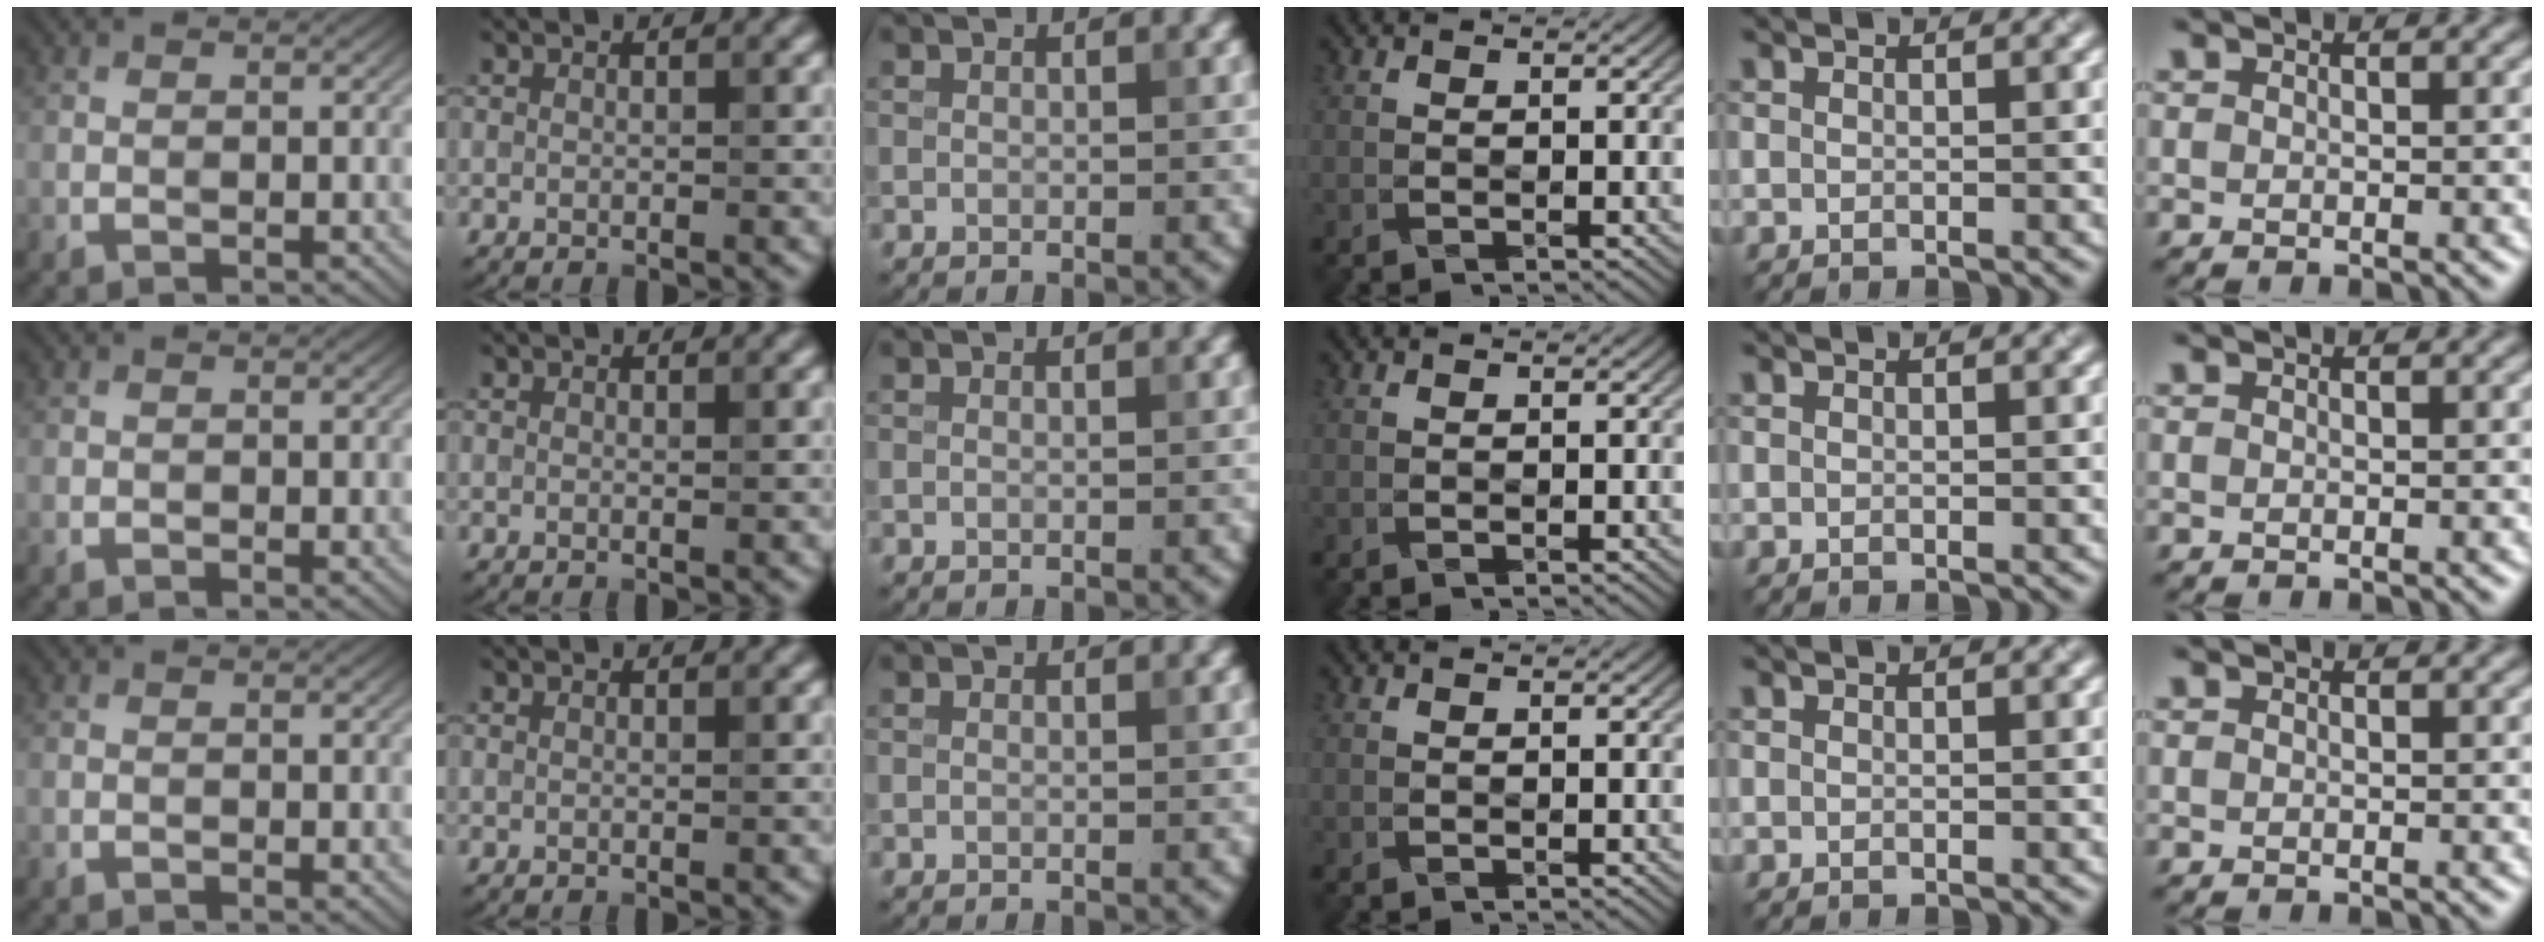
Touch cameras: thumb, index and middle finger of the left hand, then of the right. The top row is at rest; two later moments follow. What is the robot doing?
{"motion": "wrap", "object": "aluminum foil"}